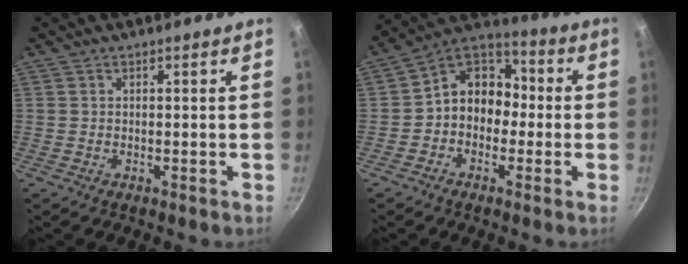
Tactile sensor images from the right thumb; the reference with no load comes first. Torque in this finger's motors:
{"motor_torque": [-0.10, 0.34, 0.02, 0.02, 0.05]}